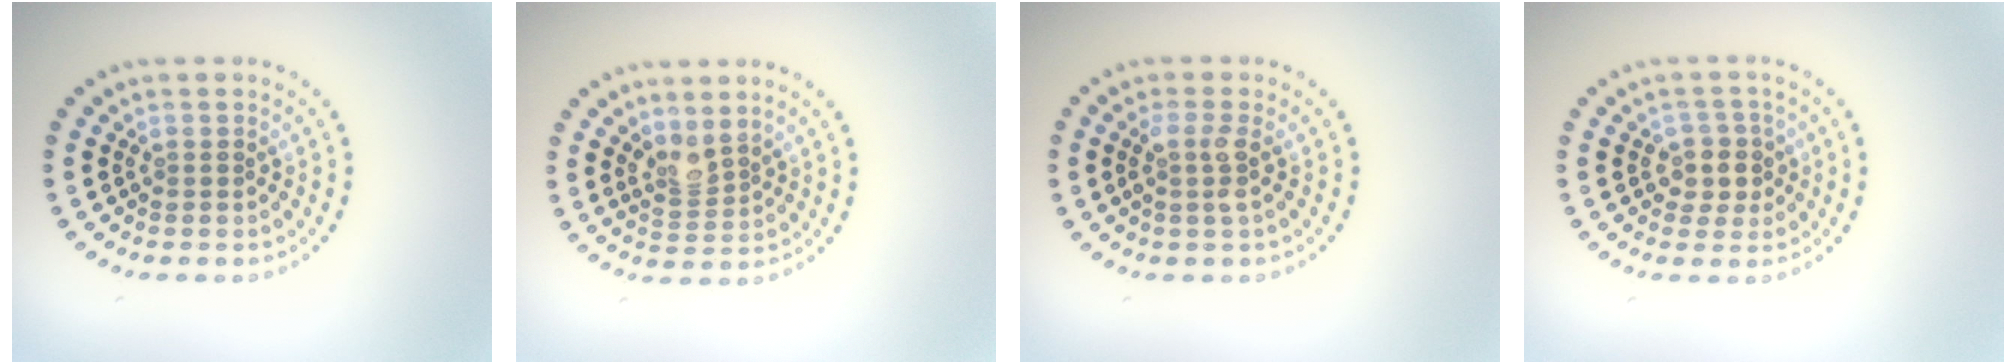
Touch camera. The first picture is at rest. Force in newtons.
{"total": 2.1, "press": 1.6, "slide": 1.3}
{"total": 1.7, "press": 1.4, "slide": 1.1}
{"total": 2.5, "press": 2.2, "slide": 1.2}